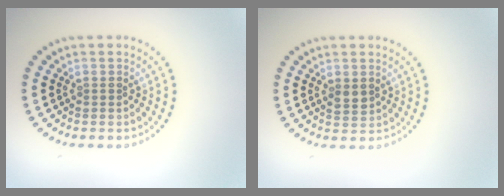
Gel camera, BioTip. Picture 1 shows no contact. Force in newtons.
{"total": 1.4, "press": 1.4, "slide": 0.2}